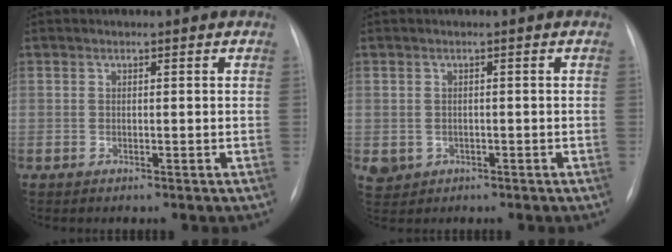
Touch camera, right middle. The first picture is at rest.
{"total": 3.2, "force": [-0.9, 2.9, 0.8], "torque": [-0.013, 0.003, -0.005]}